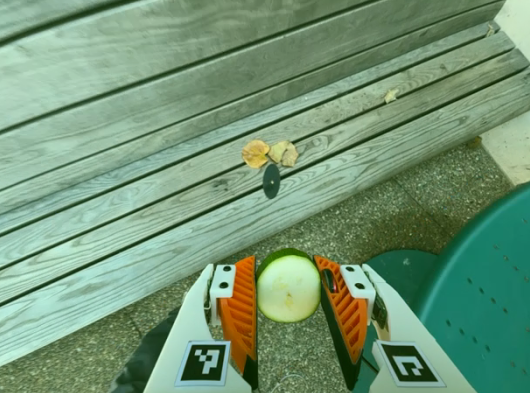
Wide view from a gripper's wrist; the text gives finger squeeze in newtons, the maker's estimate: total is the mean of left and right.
{"total": 9.3, "left": 9.5, "right": 9.1}